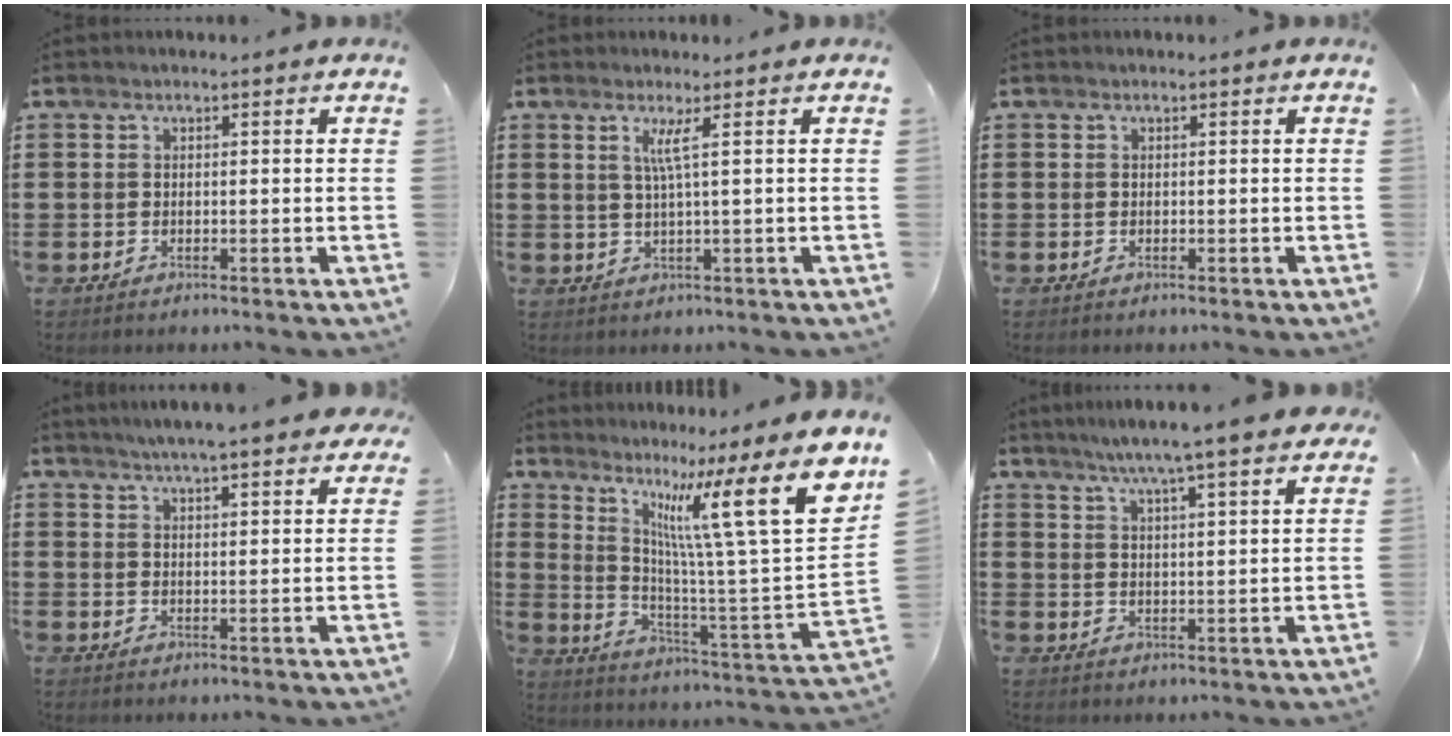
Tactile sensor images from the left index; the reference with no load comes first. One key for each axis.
{"total": 3.1, "fx": 1.0, "fy": -0.5, "fz": 2.9, "tx": -0.059, "ty": -0.006, "tz": 0.015}
{"total": 0.0}
{"total": 4.2, "fx": 3.9, "fy": 0.2, "fz": 1.4, "tx": -0.042, "ty": -0.009, "tz": 0.069}
{"total": 18.9, "fx": 9.0, "fy": 2.3, "fz": 16.5, "tx": -0.281, "ty": -0.065, "tz": 0.131}
{"total": 6.0, "fx": 5.1, "fy": -0.3, "fz": 3.1, "tx": -0.076, "ty": -0.021, "tz": 0.086}